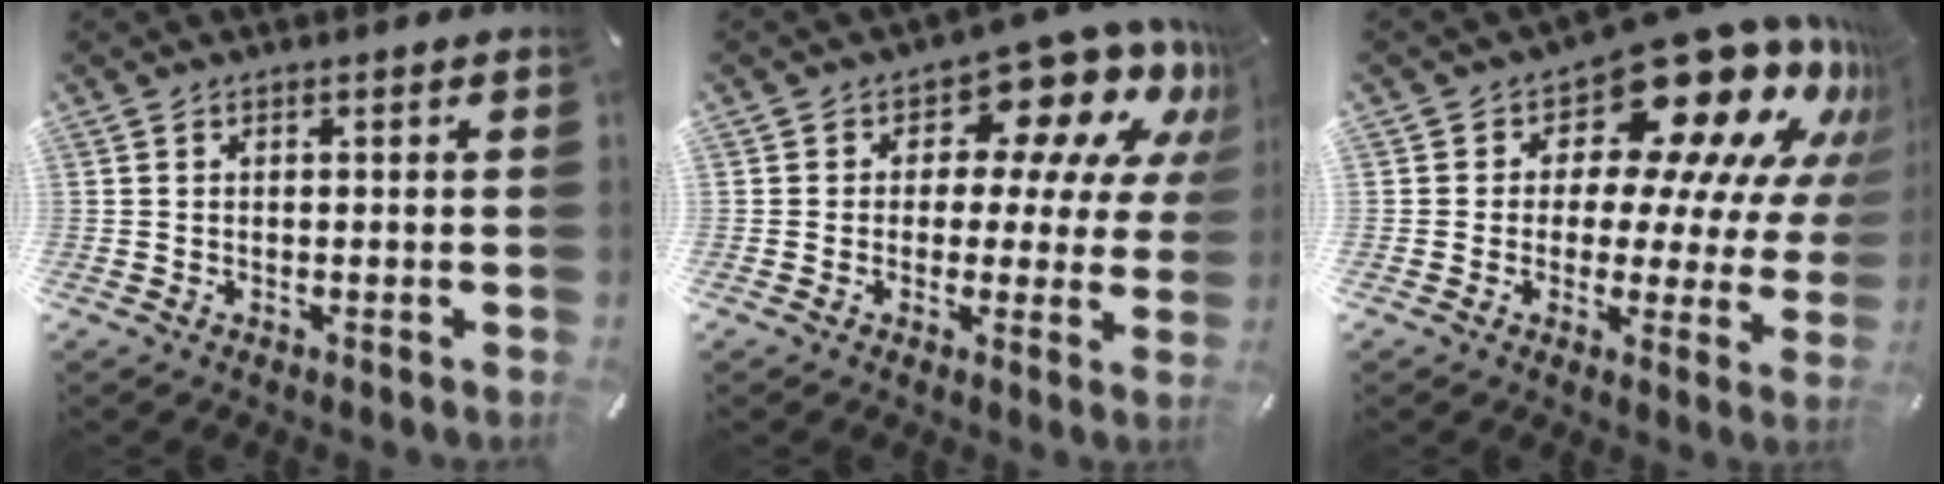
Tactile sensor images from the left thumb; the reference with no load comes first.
{"total": 14.0, "force": [8.5, 7.3, 8.3], "torque": [-0.110, -0.069, 0.142]}
{"total": 19.4, "force": [13.1, 8.2, 11.7], "torque": [-0.162, -0.109, 0.214]}